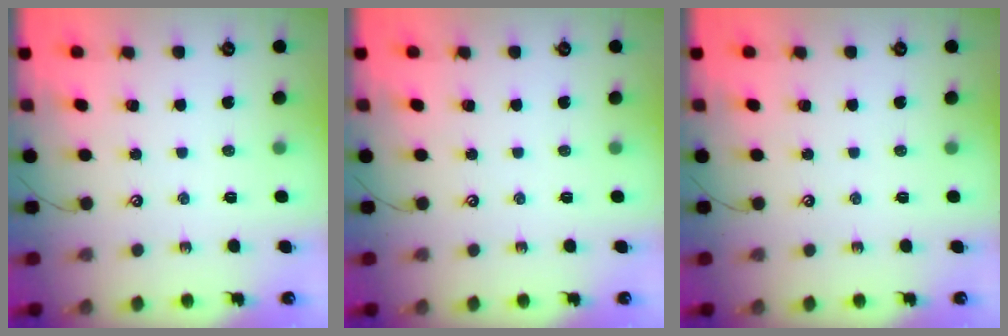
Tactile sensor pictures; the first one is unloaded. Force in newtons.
{"total": 0.0}
{"total": 0.0}